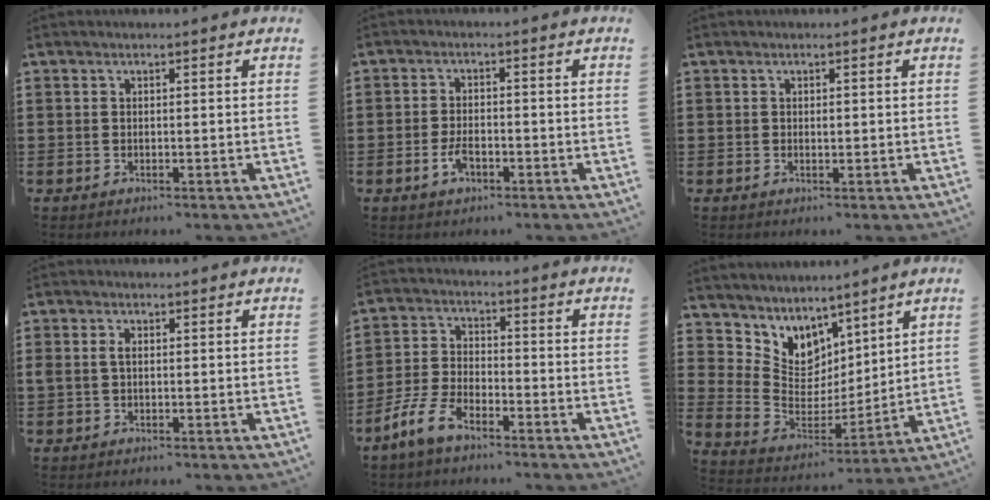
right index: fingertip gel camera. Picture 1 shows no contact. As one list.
[{"total": 3.2, "force": [-1.5, 1.5, 2.3], "torque": [-0.055, -0.003, -0.031]}, {"total": 0.5, "force": [0.1, 0.3, 0.4], "torque": [-0.008, -0.001, 0.002]}, {"total": 1.7, "force": [0.1, 1.0, 1.4], "torque": [-0.038, 0.003, -0.002]}, {"total": 6.5, "force": [-4.7, 2.4, 3.7], "torque": [-0.103, 0.000, -0.098]}, {"total": 6.4, "force": [4.7, 4.3, -0.8], "torque": [-0.039, -0.058, 0.089]}]